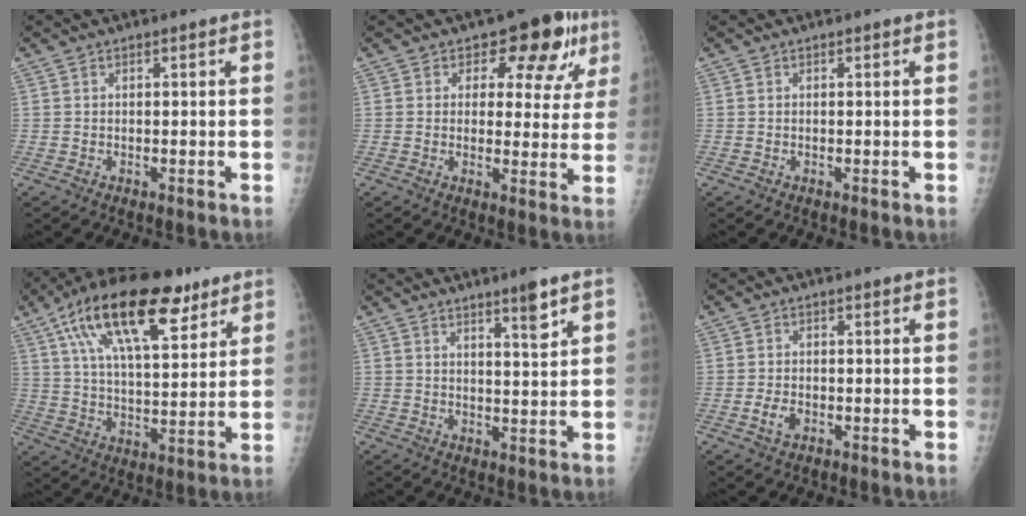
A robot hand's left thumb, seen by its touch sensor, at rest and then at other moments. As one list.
[{"total": 10.5, "force": [5.1, 6.5, 6.4], "torque": [-0.026, -0.015, 0.059]}, {"total": 0.0}, {"total": 21.5, "force": [11.5, 8.9, 15.9], "torque": [-0.251, -0.017, 0.193]}, {"total": 4.7, "force": [3.2, 0.2, 3.4], "torque": [-0.048, -0.026, 0.051]}, {"total": 2.7, "force": [-1.0, 1.8, 1.8], "torque": [-0.032, 0.004, -0.017]}]